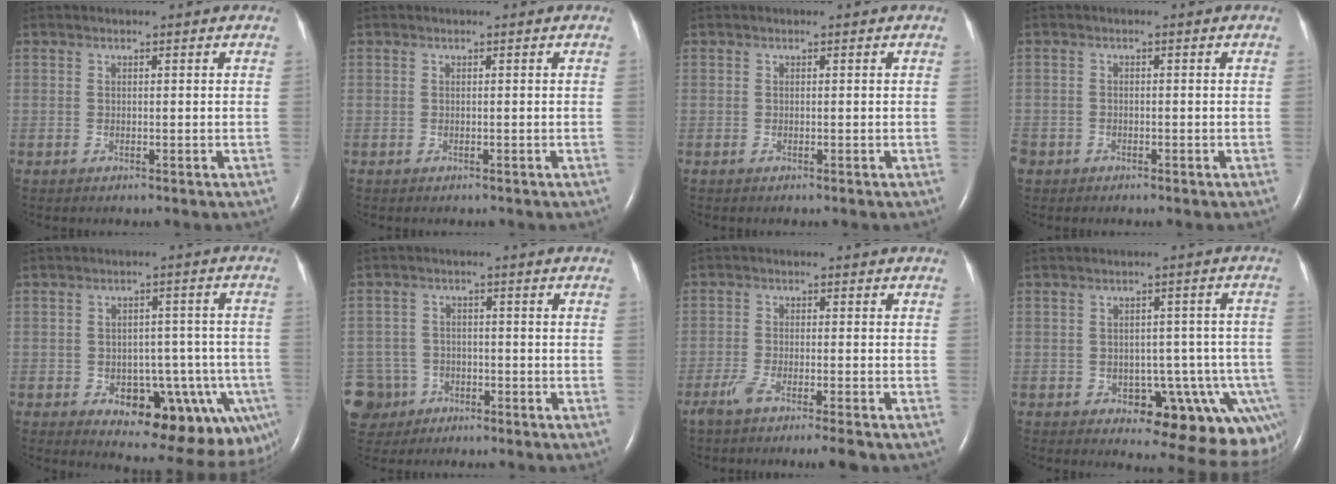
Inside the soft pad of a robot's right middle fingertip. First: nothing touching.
{"total": 0.0}
{"total": 0.0}
{"total": 3.7, "force": [-2.3, 2.7, 1.0], "torque": [-0.031, -0.001, -0.044]}
{"total": 15.3, "force": [-6.9, 7.2, 11.6], "torque": [-0.089, 0.024, -0.077]}
{"total": 9.6, "force": [-5.2, 7.9, 1.3], "torque": [-0.057, 0.006, -0.086]}
{"total": 6.1, "force": [-4.7, 0.0, 3.8], "torque": [-0.065, -0.011, -0.079]}
{"total": 13.6, "force": [-7.2, 6.4, 9.6], "torque": [-0.052, 0.021, -0.077]}